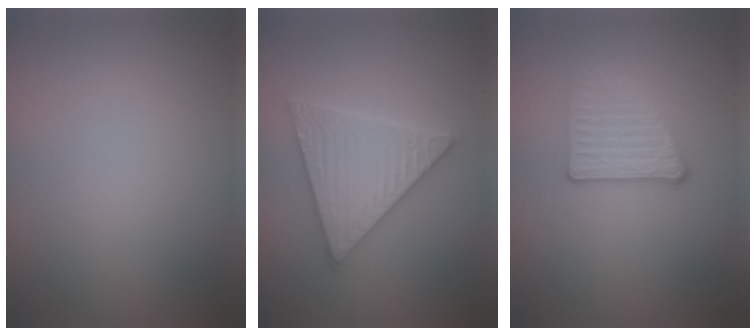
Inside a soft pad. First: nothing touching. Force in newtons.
{"total": 5.6, "press": 5.6, "slide": 0.7}
{"total": 3.0, "press": 2.3, "slide": 1.9}